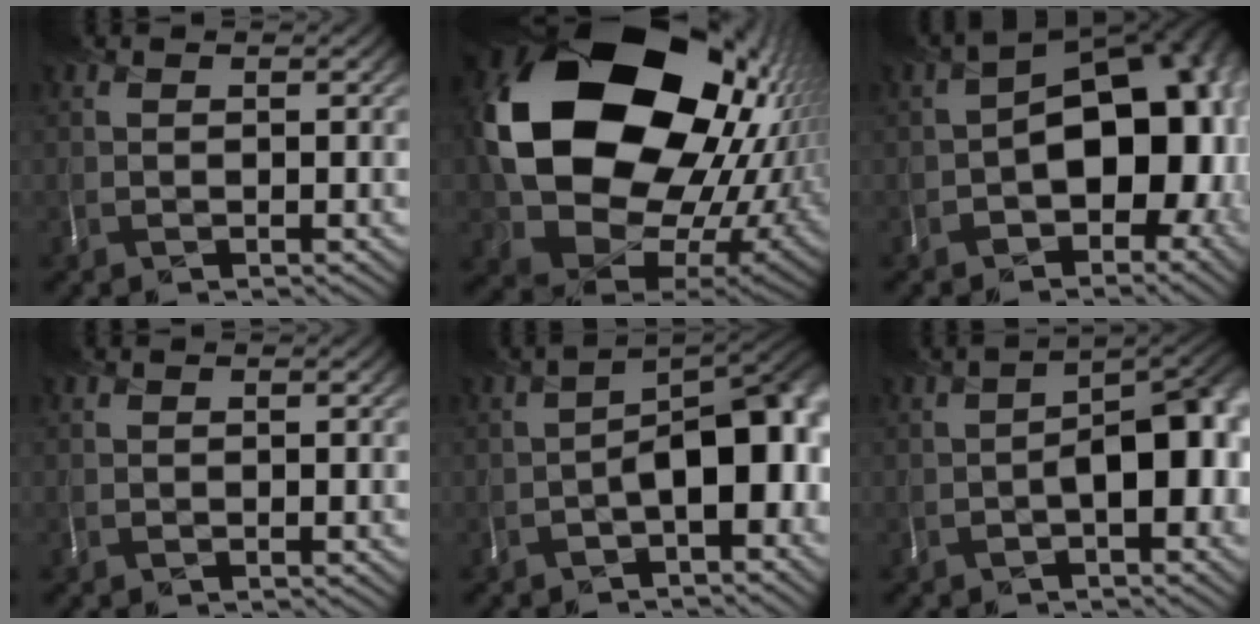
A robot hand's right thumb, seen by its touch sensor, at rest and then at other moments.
{"total": 20.7, "force": [3.2, 16.6, 11.9], "torque": [-0.297, -0.039, 0.098]}
{"total": 13.8, "force": [-2.0, 8.4, 10.8], "torque": [-0.138, -0.019, -0.025]}
{"total": 0.0}
{"total": 8.3, "force": [-2.3, 3.4, 7.2], "torque": [-0.115, -0.001, -0.029]}
{"total": 7.7, "force": [-1.7, 2.7, 6.9], "torque": [-0.102, 0.003, -0.020]}